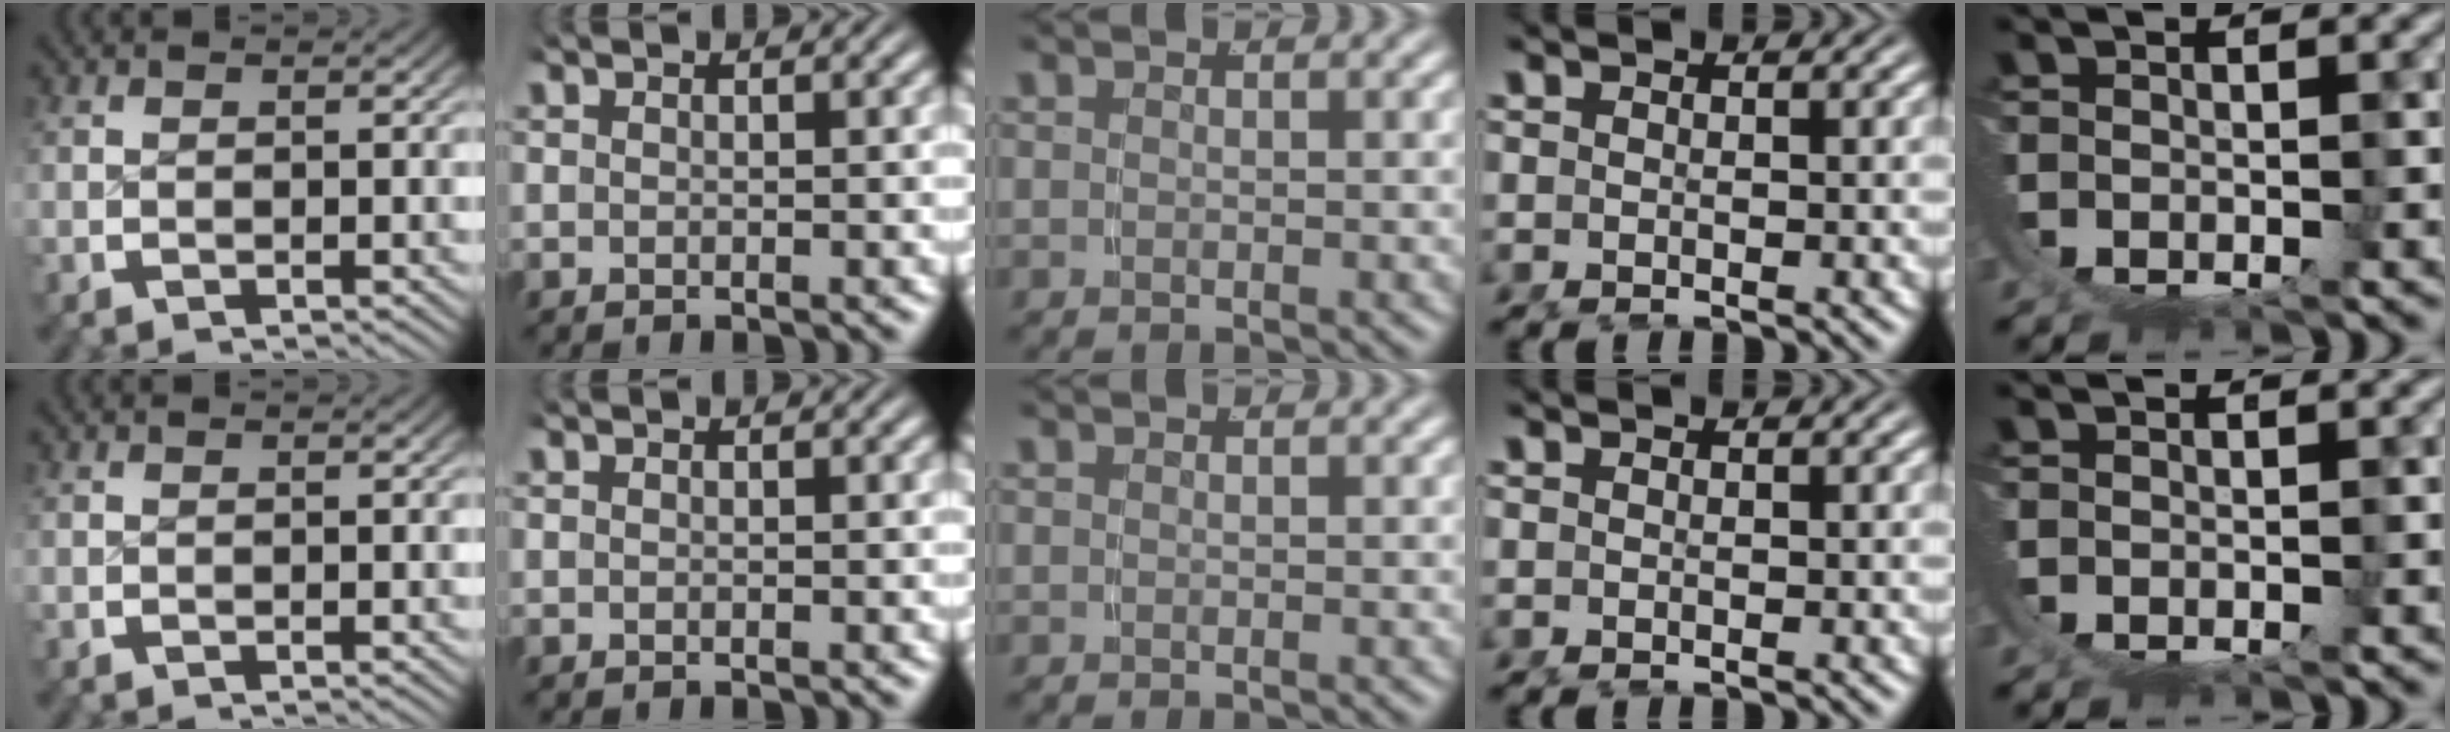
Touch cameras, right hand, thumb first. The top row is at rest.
{}